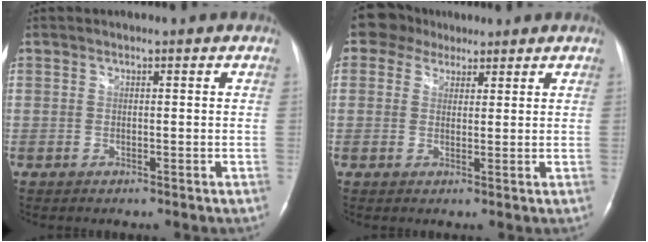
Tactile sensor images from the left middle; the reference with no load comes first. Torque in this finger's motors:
{"motor_torque": [0.05, -0.01, -0.07, 0.00]}